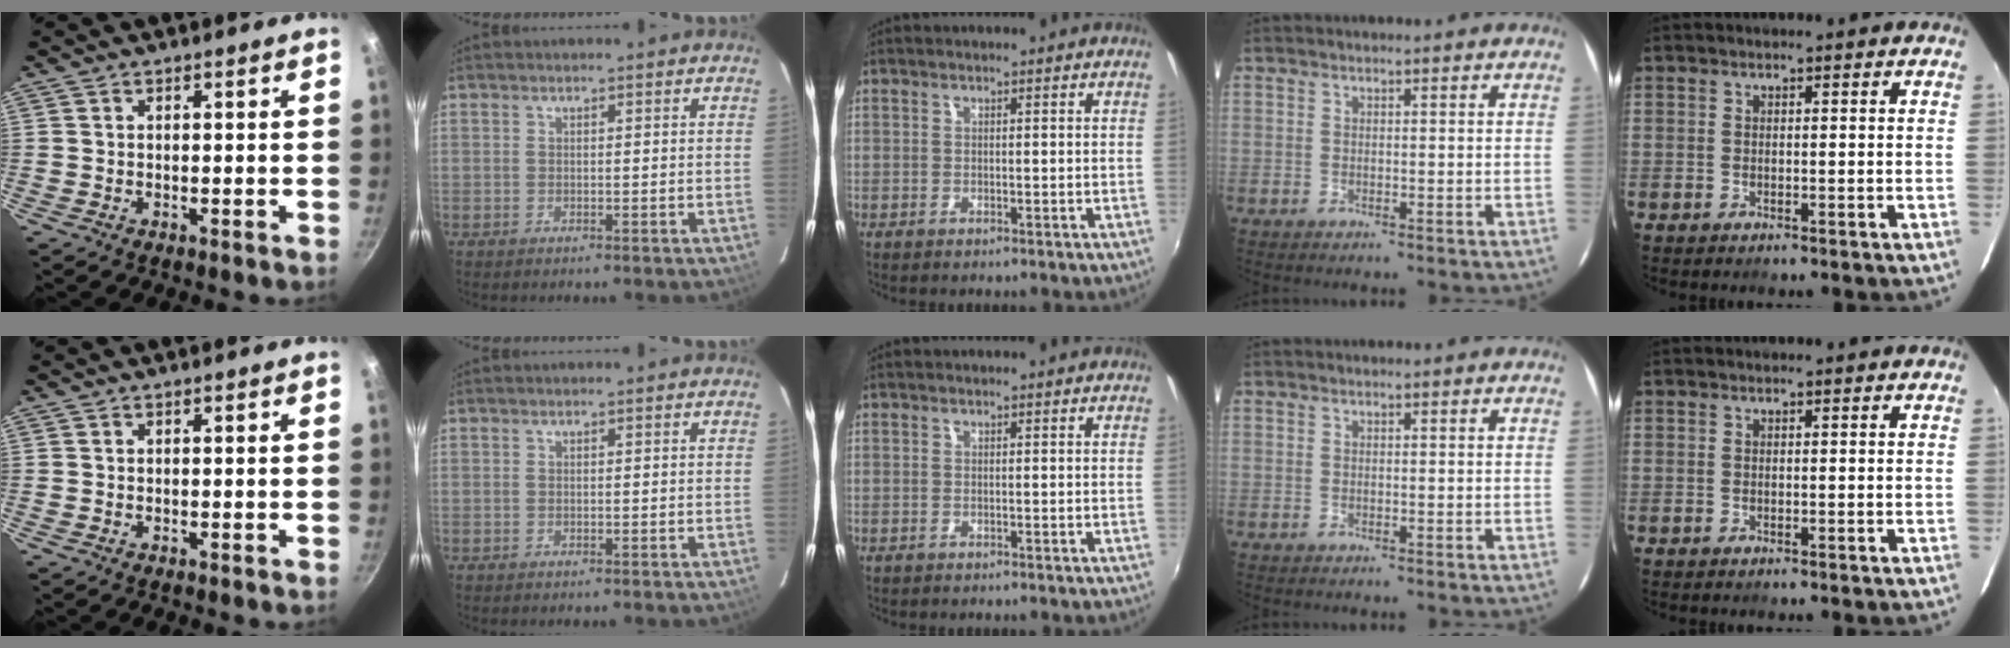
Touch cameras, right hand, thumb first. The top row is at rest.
{}